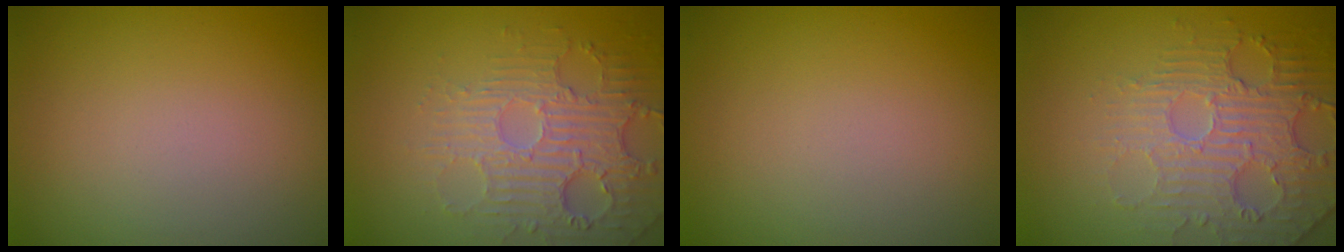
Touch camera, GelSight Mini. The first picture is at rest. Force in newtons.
{"total": 4.1, "press": 3.8, "slide": 1.7}
{"total": 0.0}
{"total": 4.8, "press": 4.0, "slide": 2.8}